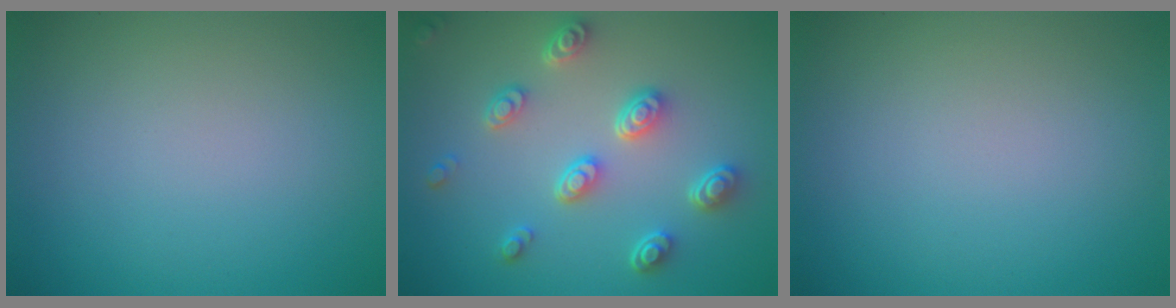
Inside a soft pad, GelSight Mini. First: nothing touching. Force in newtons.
{"total": 4.5, "press": 3.5, "slide": 2.8}
{"total": 0.0}